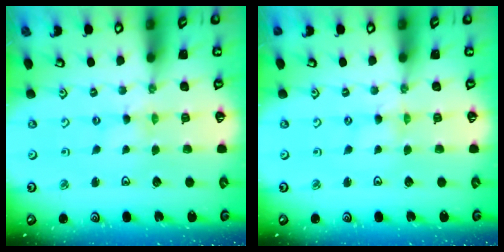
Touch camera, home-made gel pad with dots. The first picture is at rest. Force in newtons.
{"total": 0.0}